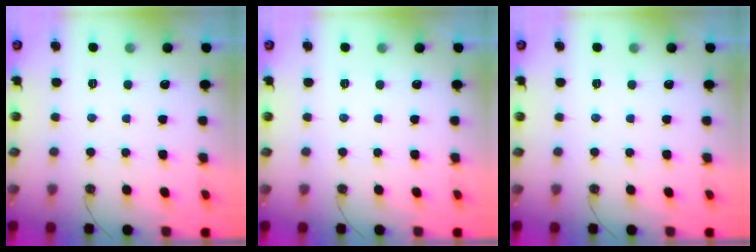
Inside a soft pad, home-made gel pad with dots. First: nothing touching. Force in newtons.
{"total": 0.0}
{"total": 0.0}